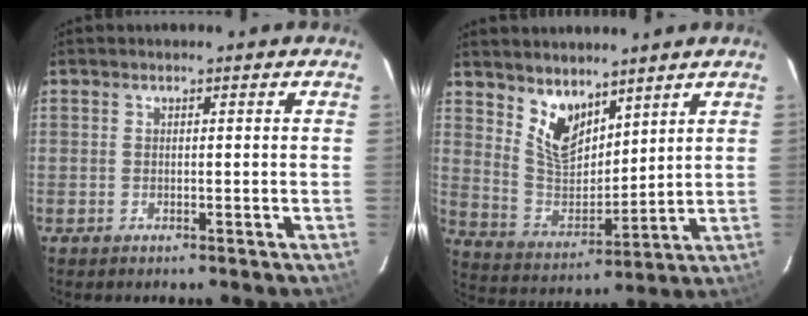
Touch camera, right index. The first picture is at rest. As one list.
[{"total": 9.6, "force": [6.7, 5.0, 4.7], "torque": [-0.083, -0.002, 0.139]}]